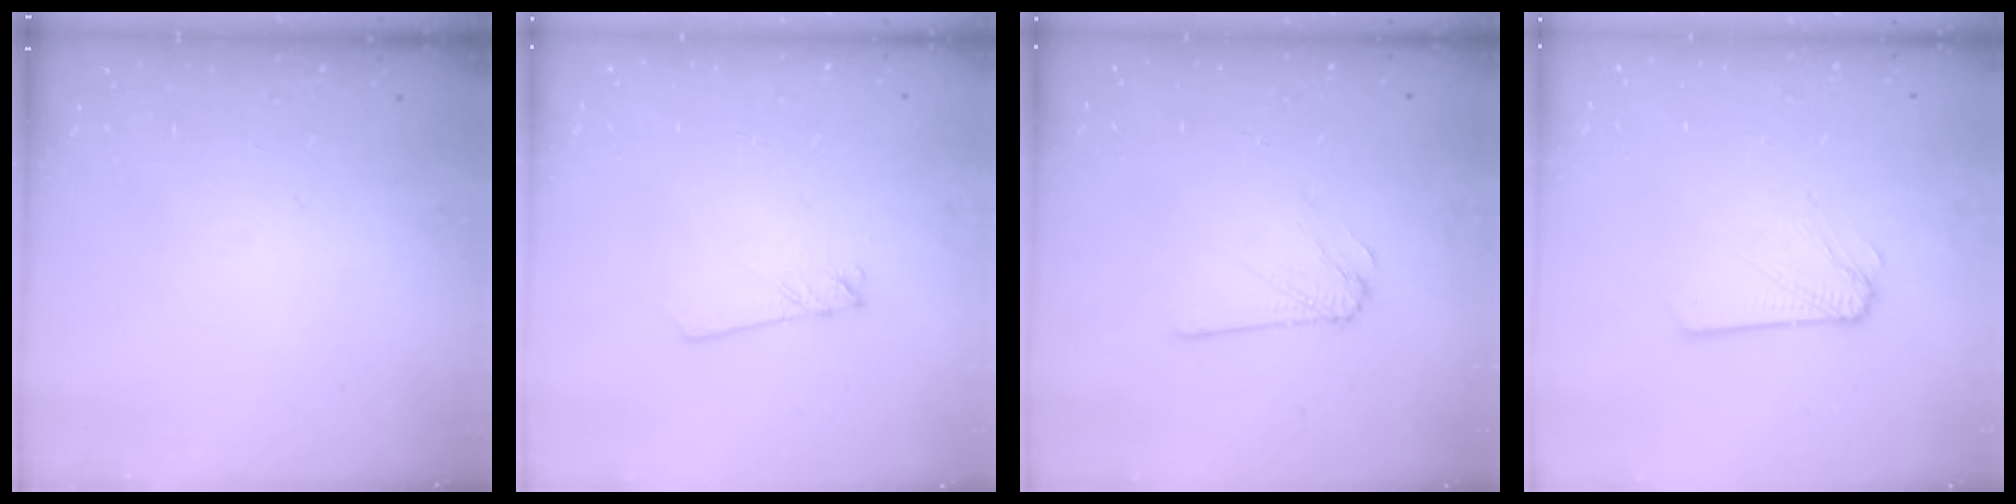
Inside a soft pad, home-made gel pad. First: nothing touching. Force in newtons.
{"total": 2.0, "press": 2.0, "slide": 0.1}
{"total": 2.2, "press": 2.2, "slide": 0.1}
{"total": 2.1, "press": 2.1, "slide": 0.3}